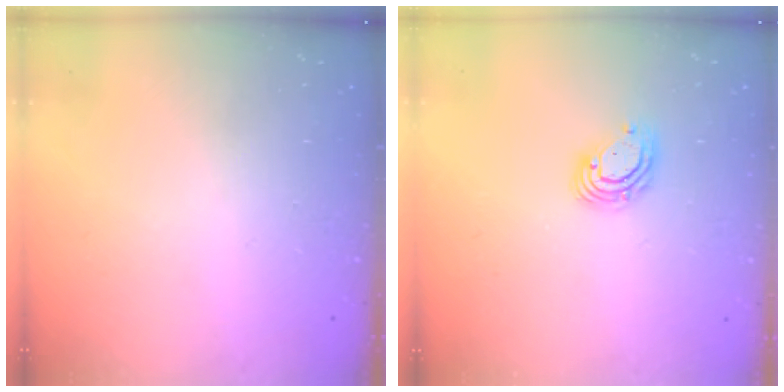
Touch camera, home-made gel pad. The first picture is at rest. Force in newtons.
{"total": 6.4, "press": 6.3, "slide": 1.2}